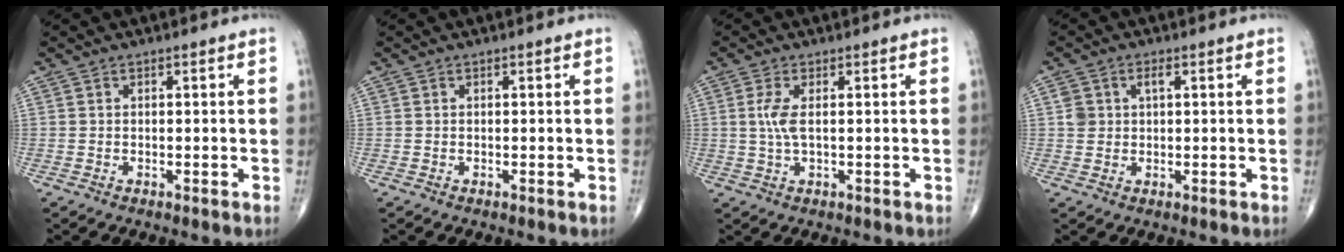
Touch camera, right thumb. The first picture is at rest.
{"total": 0.0}
{"total": 3.6, "force": [0.4, 1.1, 3.4], "torque": [-0.089, 0.000, 0.010]}
{"total": 3.2, "force": [1.0, 2.2, 2.2], "torque": [-0.036, 0.003, 0.020]}